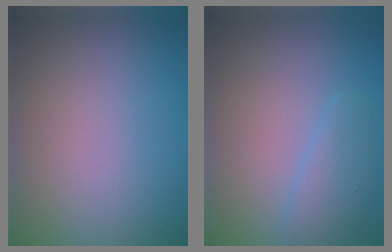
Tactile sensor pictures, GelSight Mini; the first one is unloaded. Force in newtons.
{"total": 2.2, "press": 2.2, "slide": 0.2}